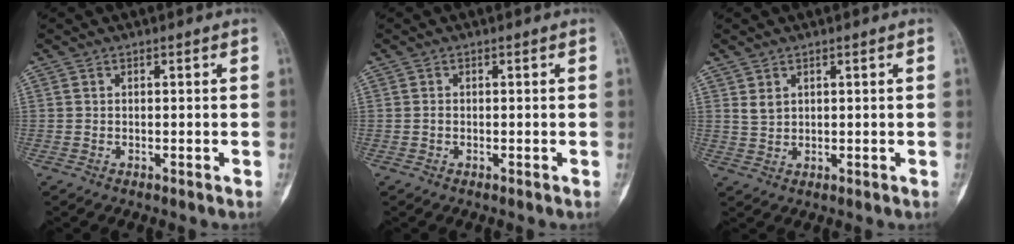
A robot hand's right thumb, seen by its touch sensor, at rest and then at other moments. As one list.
[{"total": 0.5, "force": [-0.1, 0.4, 0.3], "torque": [-0.006, 0.002, -0.004]}, {"total": 2.3, "force": [1.2, 1.6, 1.2], "torque": [-0.019, -0.007, 0.030]}]